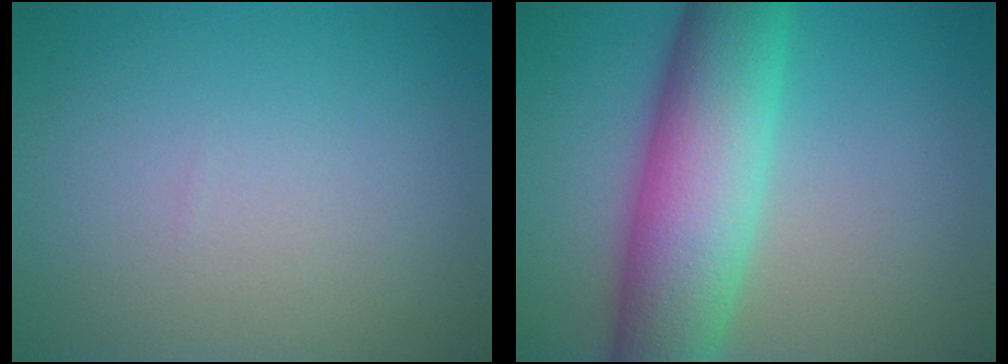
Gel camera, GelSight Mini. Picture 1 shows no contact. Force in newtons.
{"total": 9.8, "press": 9.8, "slide": 0.2}